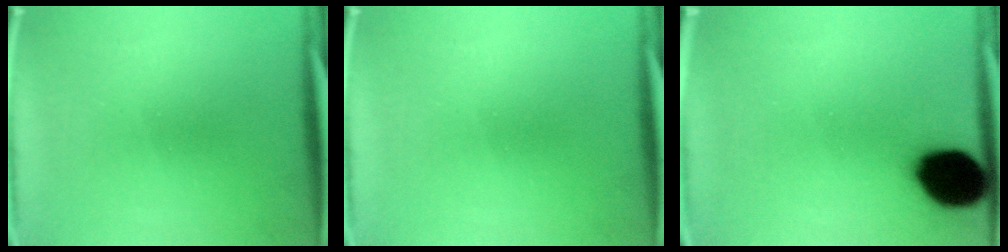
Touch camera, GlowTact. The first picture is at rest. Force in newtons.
{"total": 0.0}
{"total": 15.1}